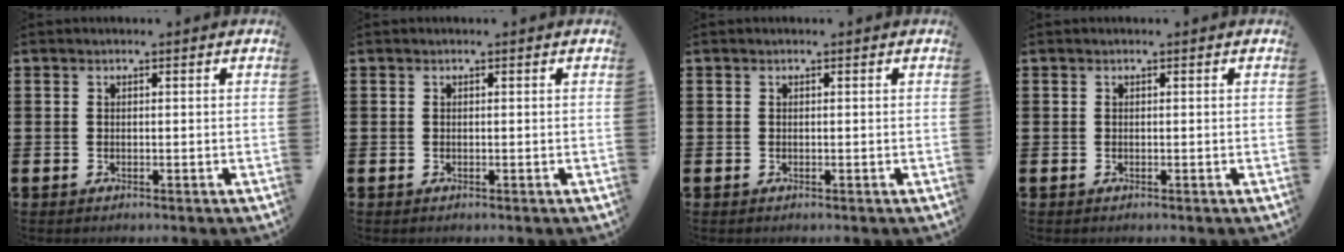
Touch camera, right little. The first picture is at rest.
{"total": 0.0}
{"total": 0.0}
{"total": 0.0}